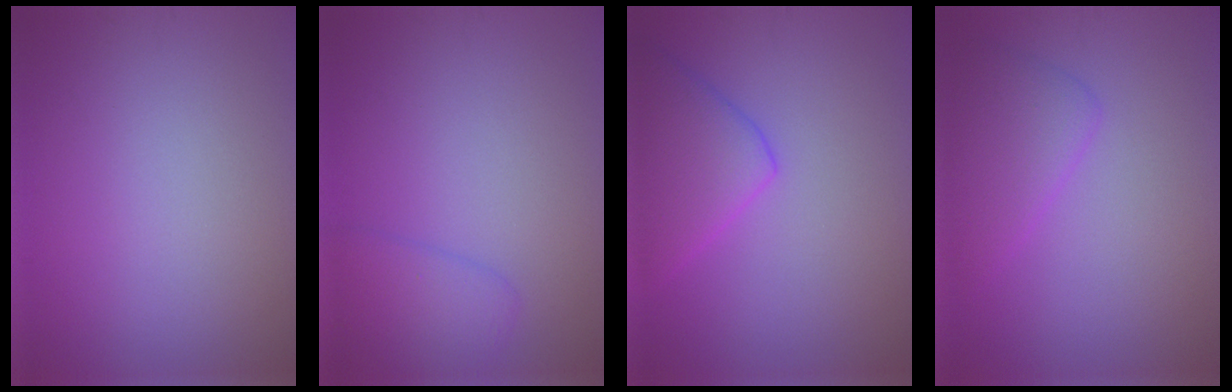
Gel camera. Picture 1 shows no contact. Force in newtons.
{"total": 2.7, "press": 2.7, "slide": 0.2}
{"total": 5.0, "press": 5.0, "slide": 0.4}
{"total": 3.3, "press": 3.3, "slide": 0.2}